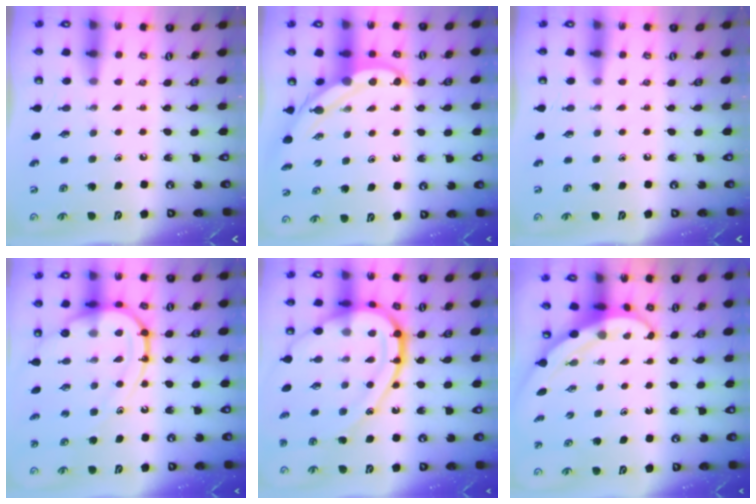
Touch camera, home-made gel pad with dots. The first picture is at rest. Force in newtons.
{"total": 5.6, "press": 5.6, "slide": 0.2}
{"total": 0.0}
{"total": 14.9, "press": 14.8, "slide": 1.3}
{"total": 23.0, "press": 23.0, "slide": 1.9}
{"total": 3.5, "press": 3.5, "slide": 0.3}